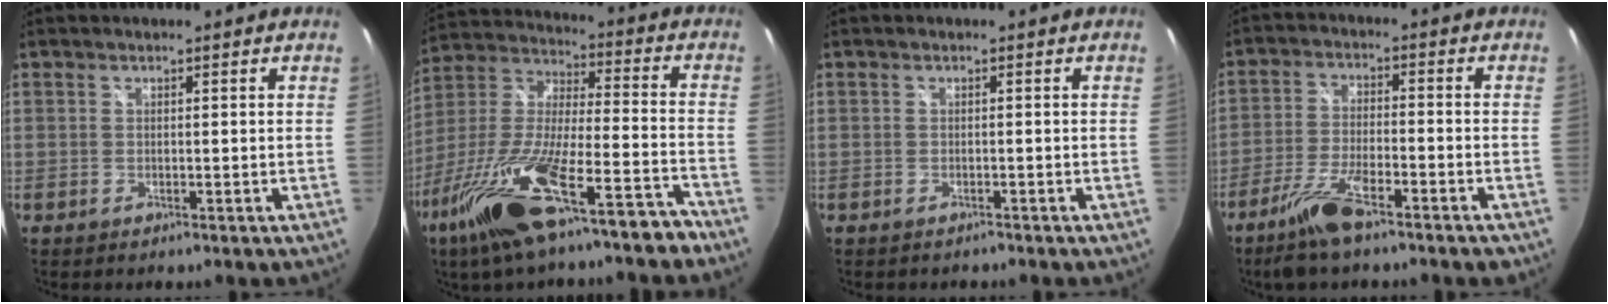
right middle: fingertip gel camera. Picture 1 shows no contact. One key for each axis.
{"total": 23.6, "fx": -16.0, "fy": 4.9, "fz": 16.8, "tx": -0.320, "ty": -0.038, "tz": -0.270}
{"total": 1.0, "fx": -0.9, "fy": 0.5, "fz": 0.2, "tx": -0.008, "ty": -0.001, "tz": -0.011}
{"total": 9.6, "fx": -6.8, "fy": 2.3, "fz": 6.3, "tx": -0.145, "ty": -0.013, "tz": -0.126}